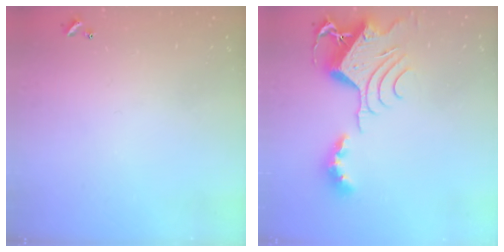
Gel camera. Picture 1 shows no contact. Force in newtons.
{"total": 10.3, "press": 10.3, "slide": 1.1}